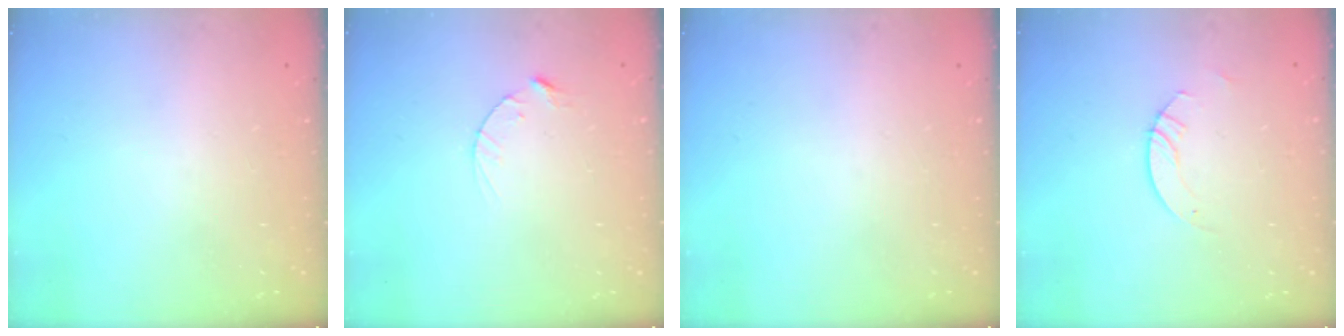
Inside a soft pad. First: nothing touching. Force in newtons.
{"total": 2.8, "press": 2.8, "slide": 0.4}
{"total": 0.0}
{"total": 3.0, "press": 3.0, "slide": 0.3}